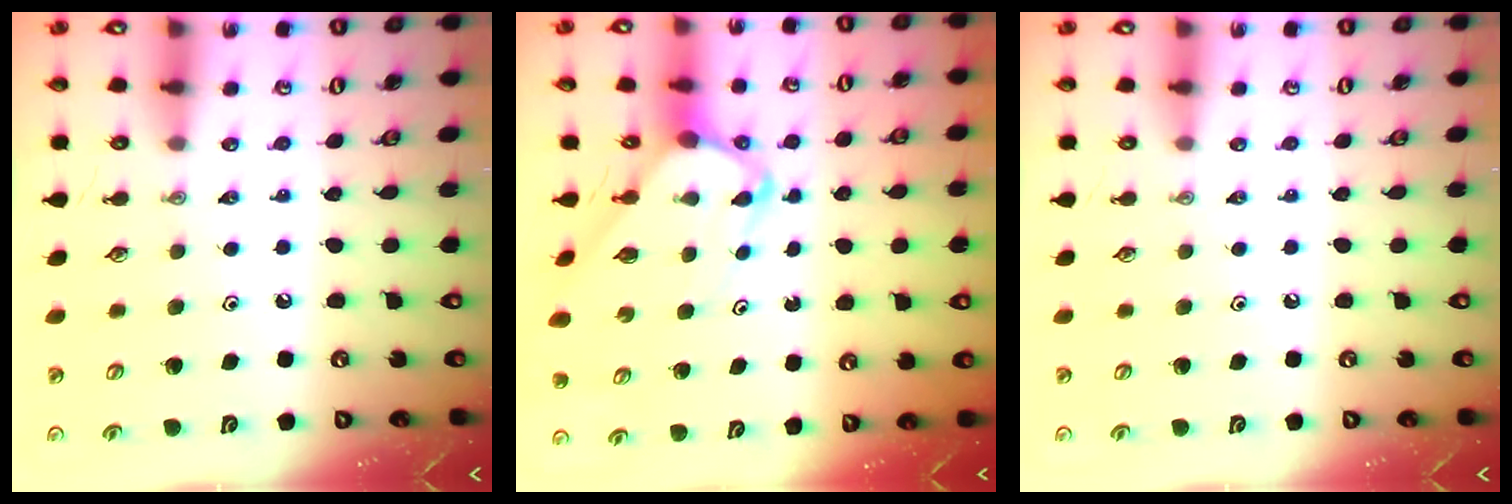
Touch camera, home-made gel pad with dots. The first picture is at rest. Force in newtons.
{"total": 4.4, "press": 4.3, "slide": 0.4}
{"total": 0.0}